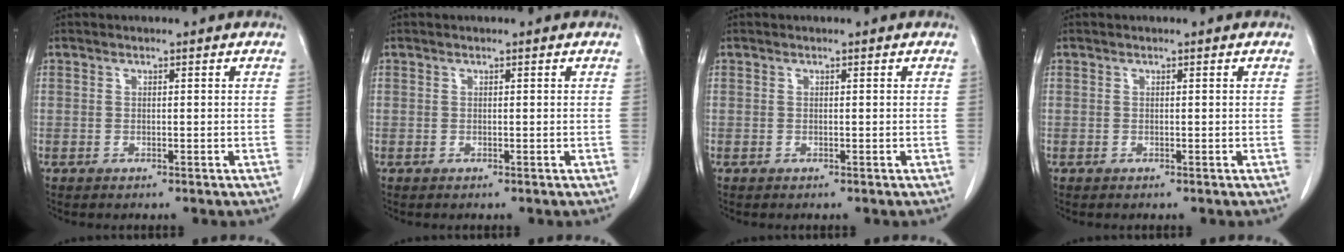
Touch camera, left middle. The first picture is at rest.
{"total": 0.0}
{"total": 0.0}
{"total": 0.0}